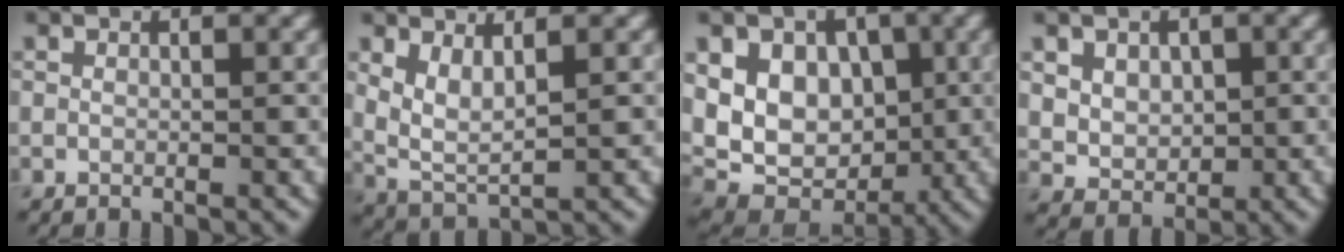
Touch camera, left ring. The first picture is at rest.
{"total": 3.2, "force": [1.2, 1.1, 2.7], "torque": [-0.064, -0.011, 0.029]}
{"total": 9.7, "force": [1.6, 7.3, 6.1], "torque": [-0.092, 0.011, 0.016]}
{"total": 4.2, "force": [1.3, 3.2, 2.3], "torque": [-0.050, 0.002, 0.030]}